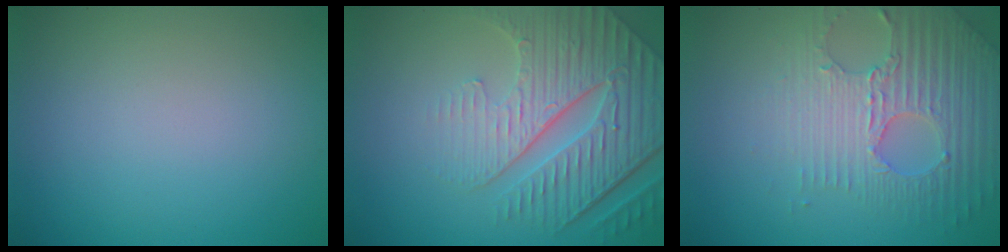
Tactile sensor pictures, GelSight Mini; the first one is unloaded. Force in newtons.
{"total": 7.6, "press": 5.7, "slide": 5.1}
{"total": 4.8, "press": 4.3, "slide": 2.2}